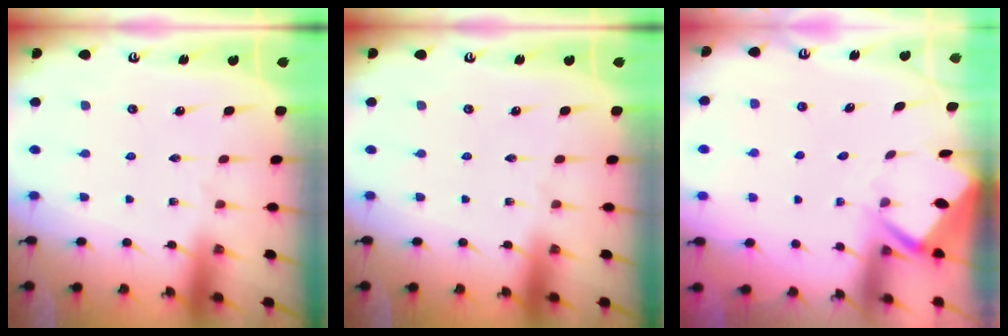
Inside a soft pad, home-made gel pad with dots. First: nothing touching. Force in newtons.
{"total": 0.0}
{"total": 3.4, "press": 3.4, "slide": 0.3}